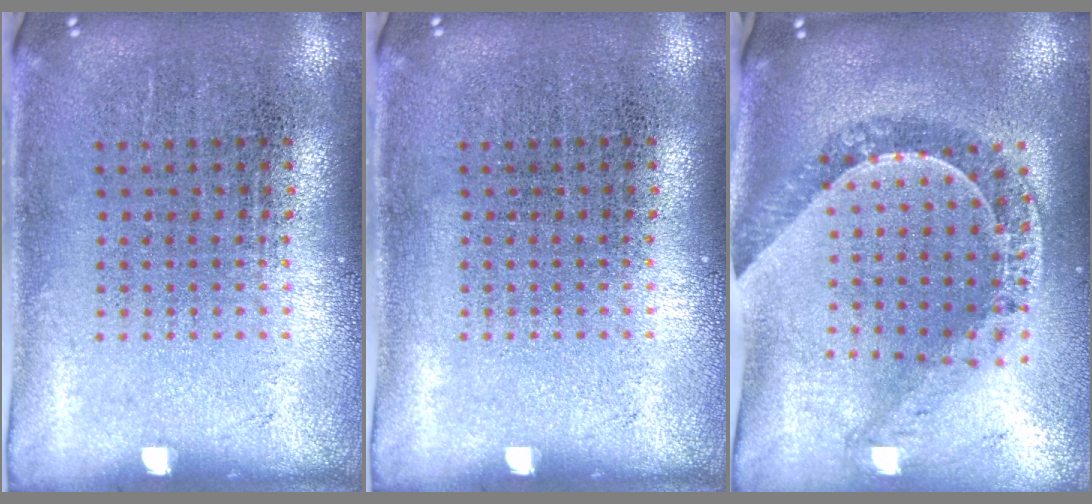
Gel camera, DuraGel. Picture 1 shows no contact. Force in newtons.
{"total": 0.0}
{"total": 1.1, "press": 1.1, "slide": 0.2}